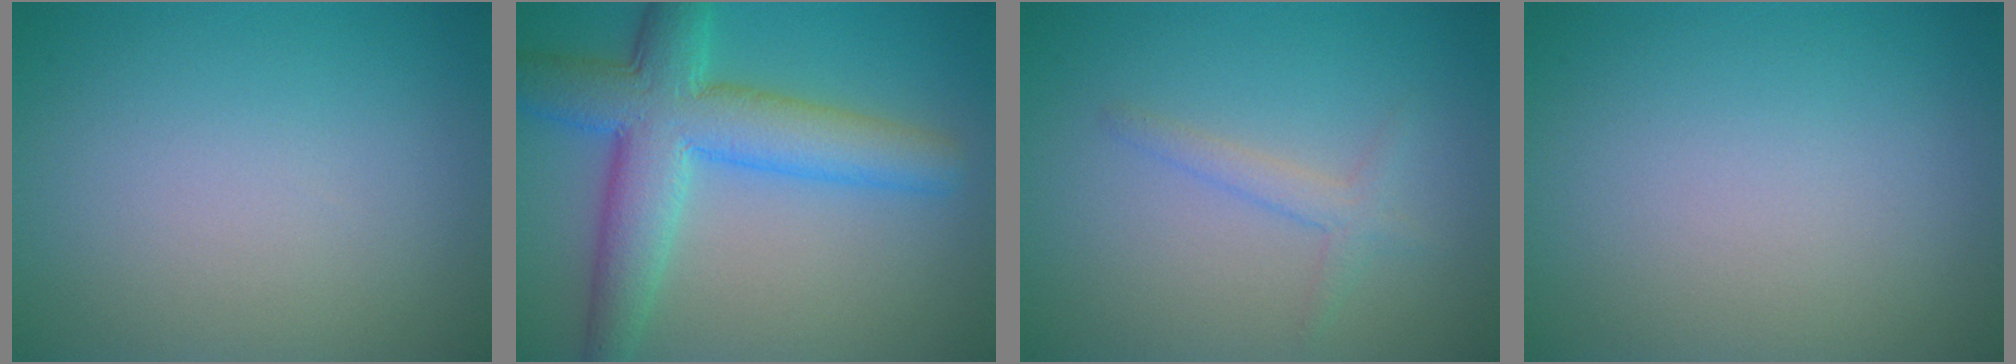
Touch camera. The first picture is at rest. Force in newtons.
{"total": 8.2, "press": 8.2, "slide": 0.2}
{"total": 1.6, "press": 1.6, "slide": 0.1}
{"total": 0.0}